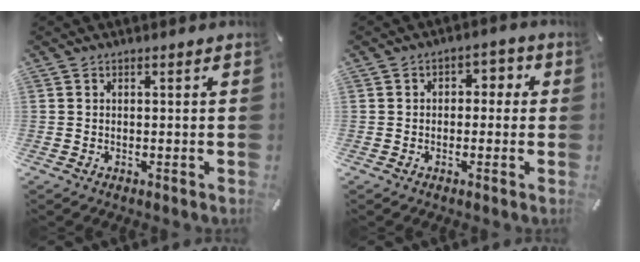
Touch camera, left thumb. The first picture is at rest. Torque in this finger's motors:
{"motor_torque": [0.07, 0.04, -0.12, 0.20, 0.02]}